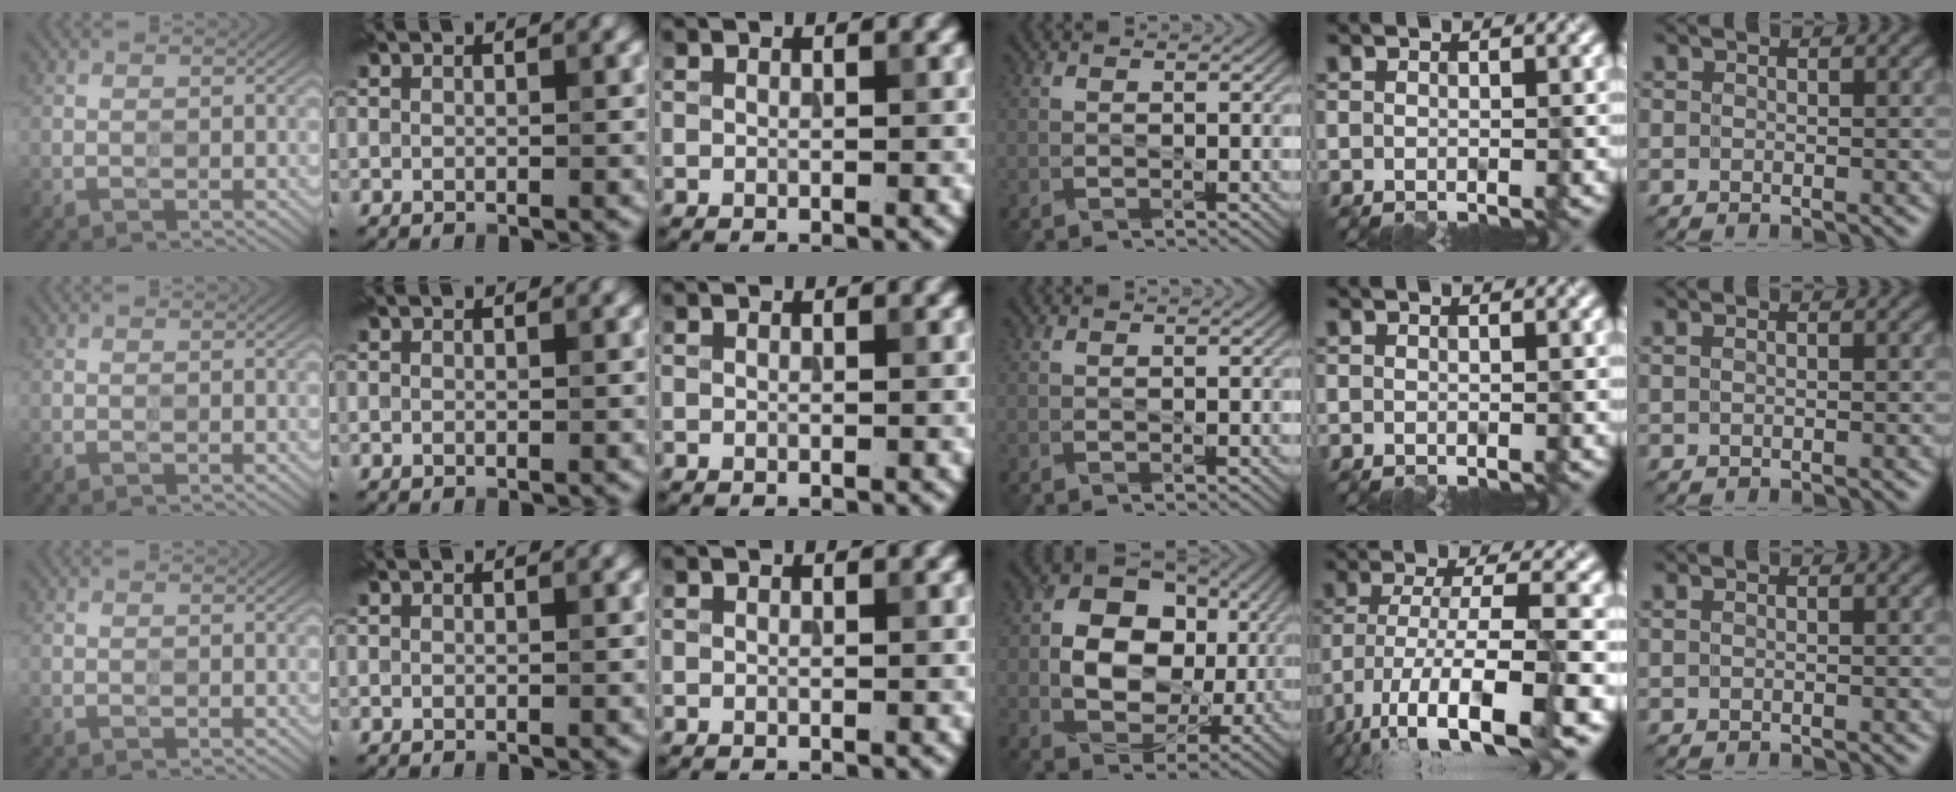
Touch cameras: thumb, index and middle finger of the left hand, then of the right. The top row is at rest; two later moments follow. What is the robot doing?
{"motion": "wipe", "object": "plastic plate"}